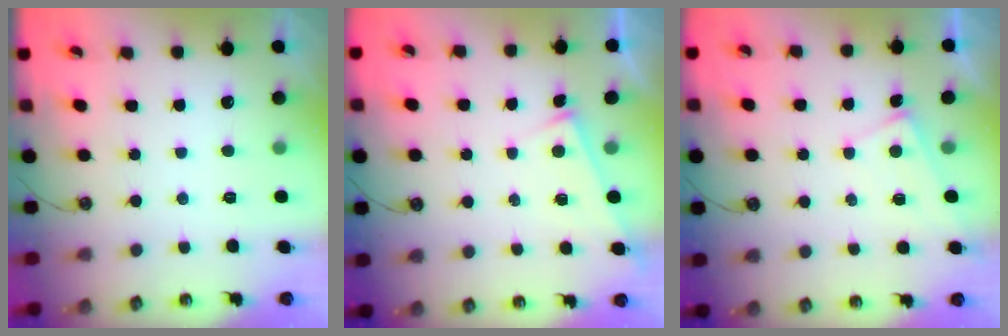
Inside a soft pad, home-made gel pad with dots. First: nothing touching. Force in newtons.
{"total": 3.5, "press": 3.5, "slide": 0.1}
{"total": 2.8, "press": 2.8, "slide": 0.1}